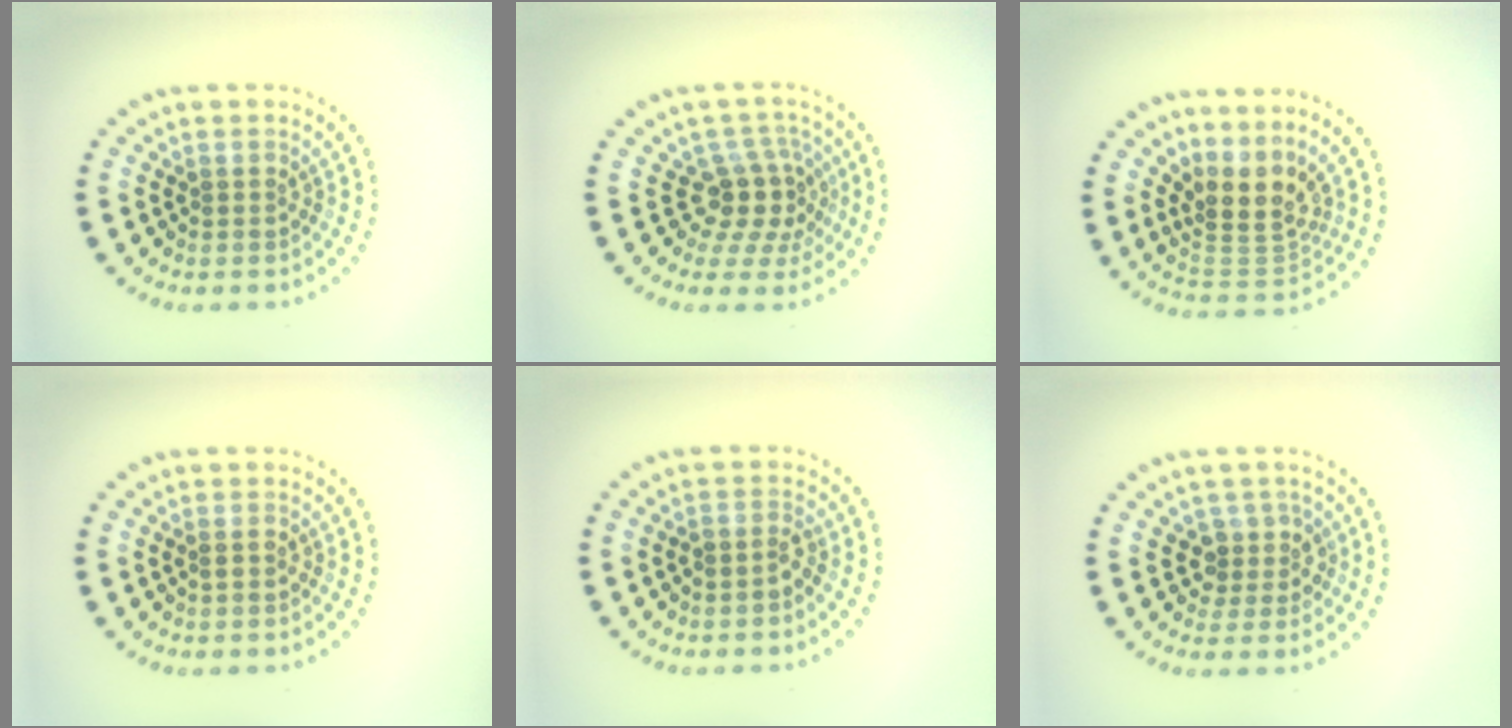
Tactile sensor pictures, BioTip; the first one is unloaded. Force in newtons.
{"total": 3.7, "press": 2.7, "slide": 2.5}
{"total": 4.0, "press": 2.6, "slide": 3.0}
{"total": 0.5, "press": 0.3, "slide": 0.4}
{"total": 1.4, "press": 1.1, "slide": 0.8}
{"total": 2.4, "press": 1.8, "slide": 1.6}